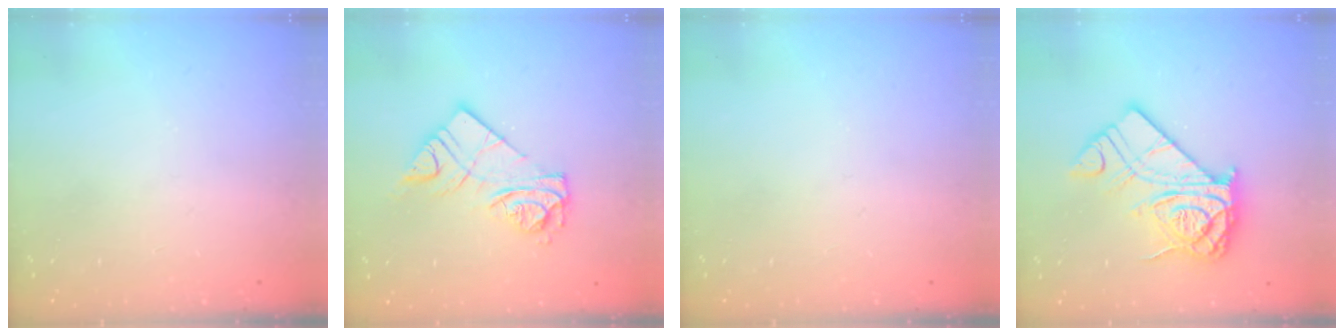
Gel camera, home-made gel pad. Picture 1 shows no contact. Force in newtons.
{"total": 11.4, "press": 11.4, "slide": 0.6}
{"total": 0.0}
{"total": 14.9, "press": 14.9, "slide": 1.3}